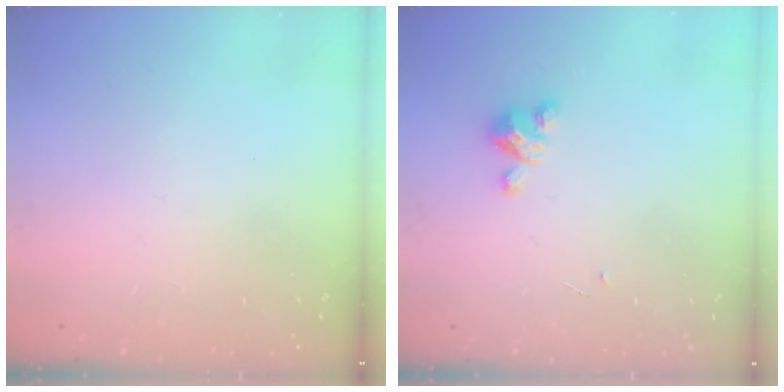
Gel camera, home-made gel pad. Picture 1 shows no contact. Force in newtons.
{"total": 3.9, "press": 3.9, "slide": 0.2}